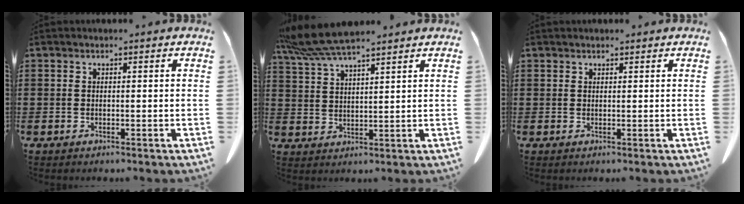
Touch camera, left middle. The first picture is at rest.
{"total": 7.2, "force": [6.1, 0.7, 3.8], "torque": [-0.098, -0.015, 0.110]}
{"total": 2.6, "force": [1.2, 0.8, 2.2], "torque": [-0.047, 0.006, 0.019]}